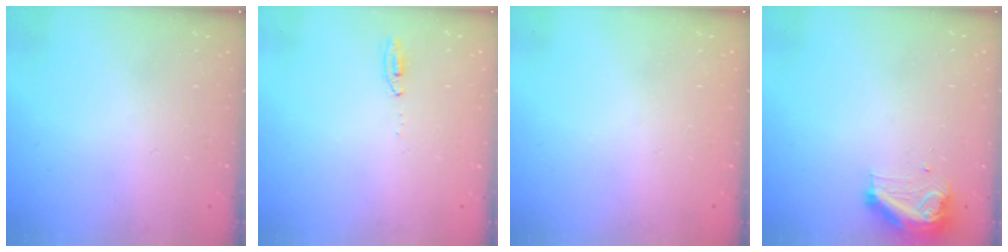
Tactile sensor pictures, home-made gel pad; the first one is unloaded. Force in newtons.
{"total": 4.1, "press": 3.1, "slide": 2.6}
{"total": 0.0}
{"total": 9.8, "press": 9.8, "slide": 0.5}